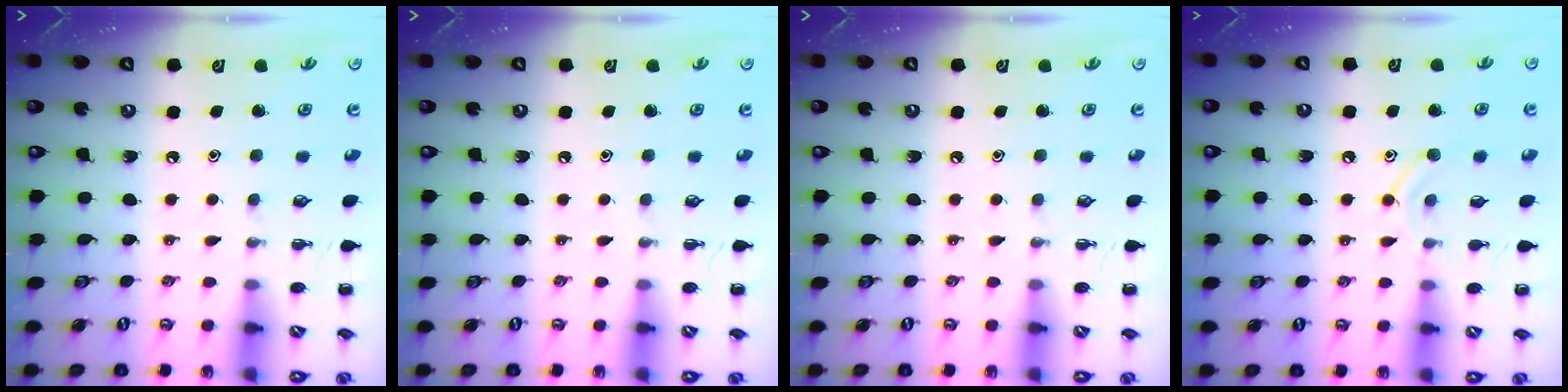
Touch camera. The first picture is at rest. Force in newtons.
{"total": 0.0}
{"total": 0.0}
{"total": 8.5, "press": 8.4, "slide": 1.4}